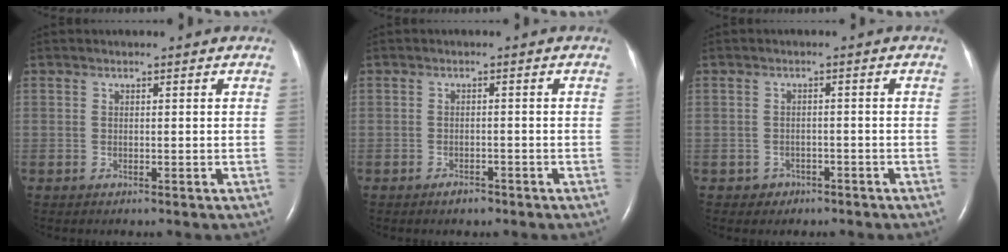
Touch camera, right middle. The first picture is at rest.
{"total": 1.6, "force": [-1.2, 0.7, 0.7], "torque": [-0.015, 0.001, -0.015]}
{"total": 2.0, "force": [-1.2, 1.6, 0.0], "torque": [-0.002, 0.010, -0.013]}